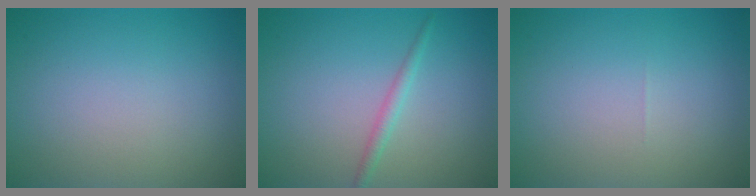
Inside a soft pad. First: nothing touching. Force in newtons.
{"total": 1.3, "press": 1.3, "slide": 0.0}
{"total": 0.0}